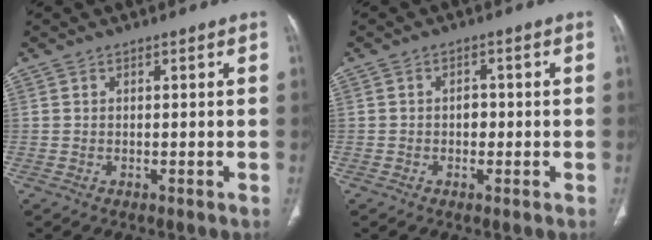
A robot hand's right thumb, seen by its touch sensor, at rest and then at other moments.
{"total": 2.1, "force": [-0.3, 1.6, 1.2], "torque": [-0.006, 0.006, -0.008]}